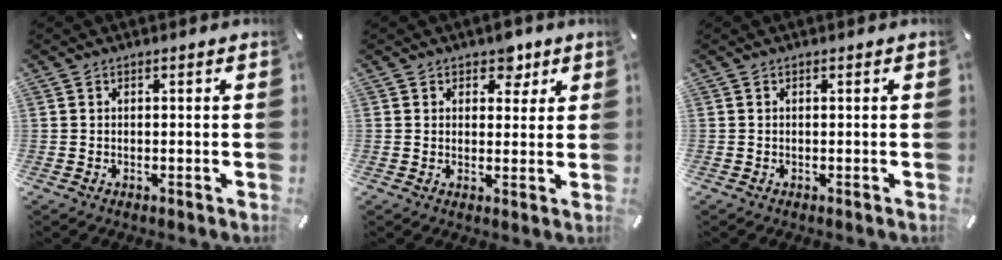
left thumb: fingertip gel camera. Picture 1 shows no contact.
{"total": 5.0, "force": [2.8, 3.7, 1.9], "torque": [0.000, -0.012, 0.041]}
{"total": 0.0}